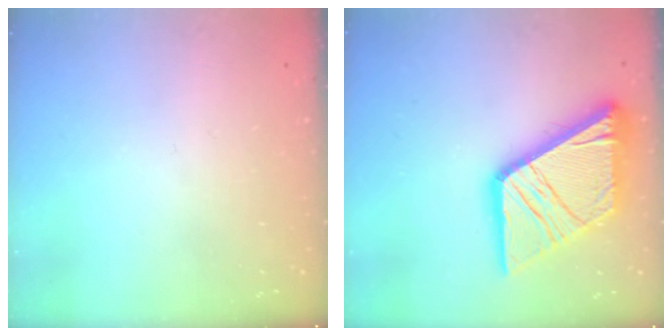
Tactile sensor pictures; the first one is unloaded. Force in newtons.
{"total": 25.0, "press": 24.8, "slide": 2.8}